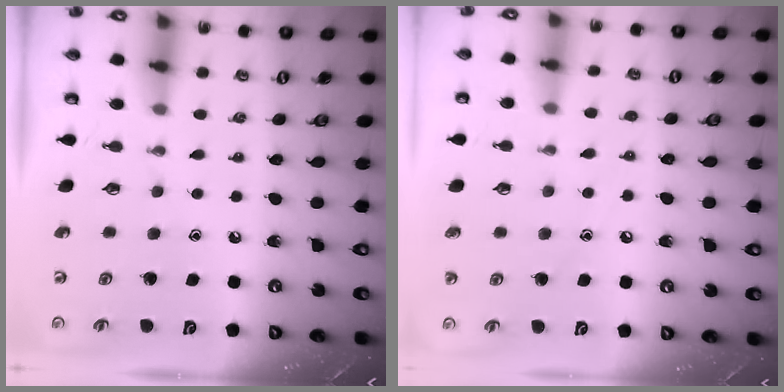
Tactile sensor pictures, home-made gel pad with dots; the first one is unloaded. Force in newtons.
{"total": 5.5, "press": 5.5, "slide": 0.7}